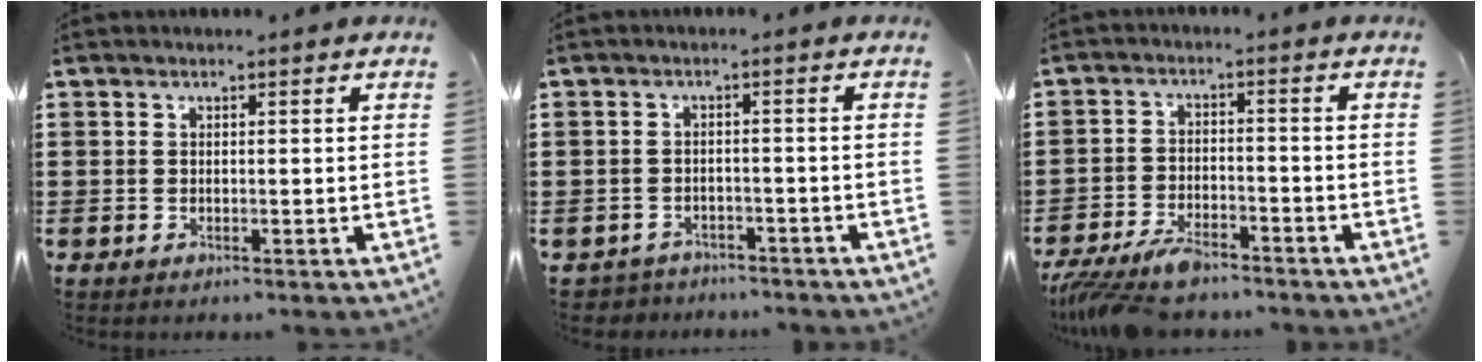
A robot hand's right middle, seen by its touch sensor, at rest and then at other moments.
{"total": 2.4, "force": [-2.4, 0.4, -0.4], "torque": [-0.002, -0.001, -0.054]}
{"total": 5.9, "force": [-5.0, 1.4, 2.6], "torque": [-0.068, -0.004, -0.100]}